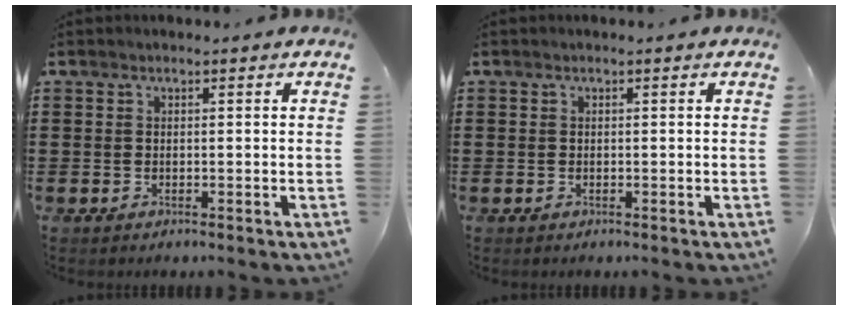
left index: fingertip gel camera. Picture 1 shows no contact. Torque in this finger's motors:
{"motor_torque": [-0.05, -0.03, 0.00, 0.00]}